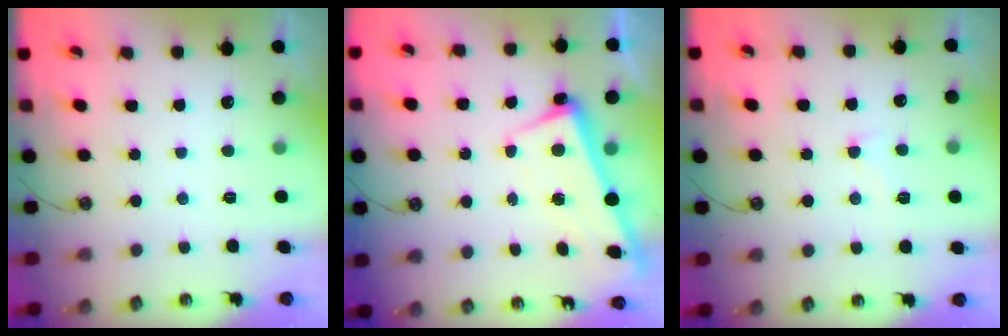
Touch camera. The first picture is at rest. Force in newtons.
{"total": 2.2, "press": 2.2, "slide": 0.5}
{"total": 2.0, "press": 1.9, "slide": 0.6}